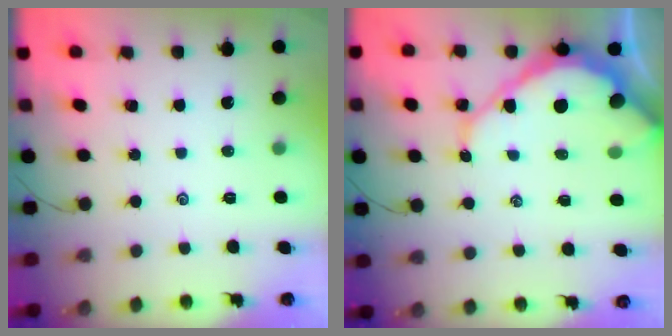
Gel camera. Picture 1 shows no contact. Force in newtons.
{"total": 11.4, "press": 11.3, "slide": 1.1}